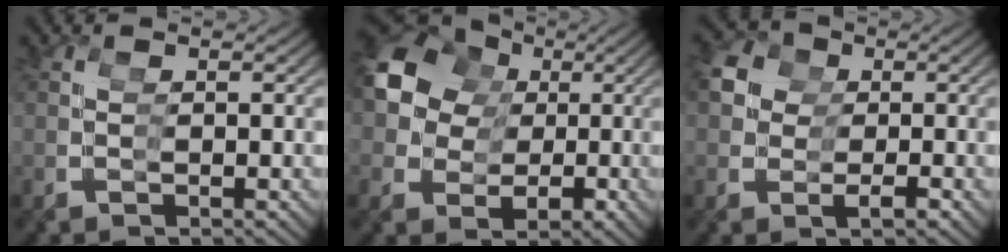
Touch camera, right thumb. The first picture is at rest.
{"total": 12.0, "force": [2.2, 9.7, 6.7], "torque": [-0.136, -0.021, 0.044]}
{"total": 5.5, "force": [0.9, 4.9, 2.4], "torque": [-0.049, -0.023, 0.021]}